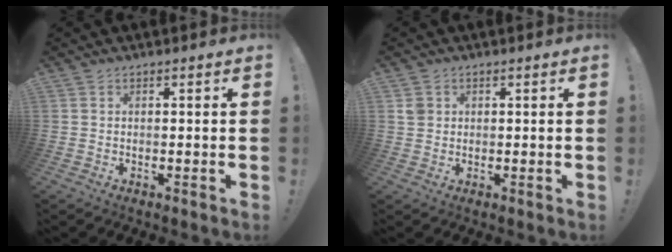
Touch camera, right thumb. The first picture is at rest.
{"total": 2.3, "force": [1.0, 2.0, 0.8], "torque": [-0.005, -0.002, 0.018]}